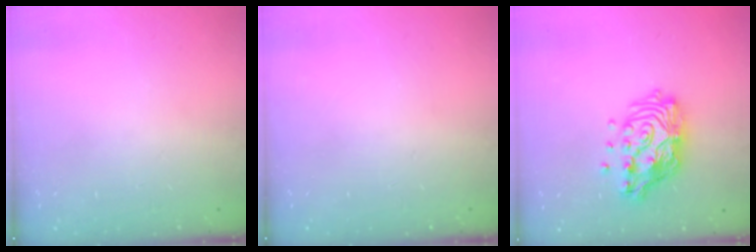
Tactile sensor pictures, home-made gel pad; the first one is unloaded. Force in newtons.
{"total": 0.0}
{"total": 15.3, "press": 15.2, "slide": 1.2}